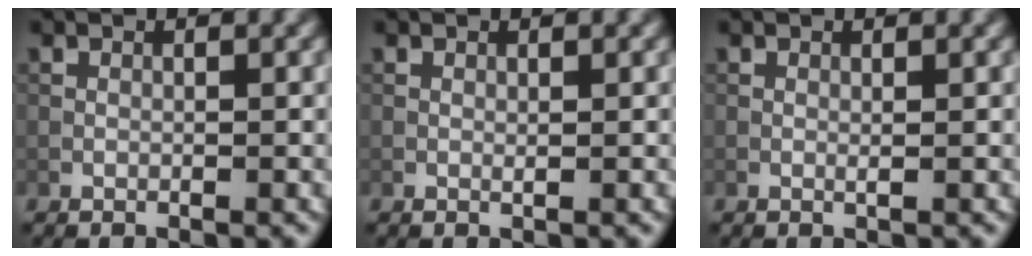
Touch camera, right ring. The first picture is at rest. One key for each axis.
{"total": 0.0}
{"total": 0.0}